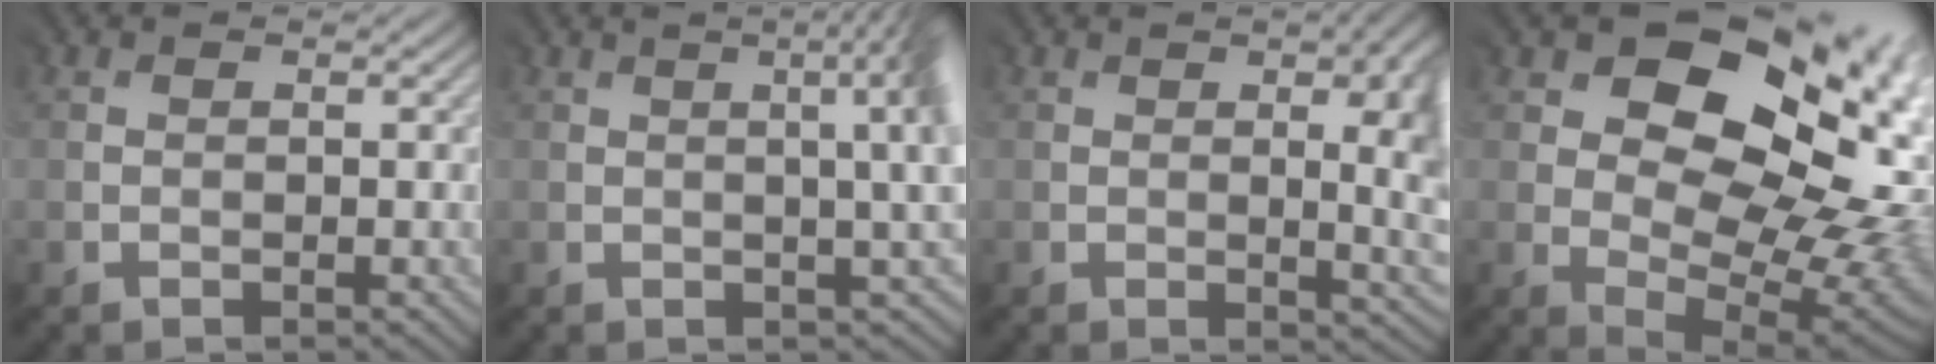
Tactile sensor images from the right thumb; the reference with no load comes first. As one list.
[{"total": 8.1, "force": [1.0, 2.2, 7.8], "torque": [-0.061, 0.029, 0.004]}, {"total": 9.3, "force": [0.3, 3.4, 8.6], "torque": [-0.082, 0.008, -0.001]}, {"total": 17.6, "force": [6.1, 10.9, 12.5], "torque": [-0.177, 0.030, 0.109]}]